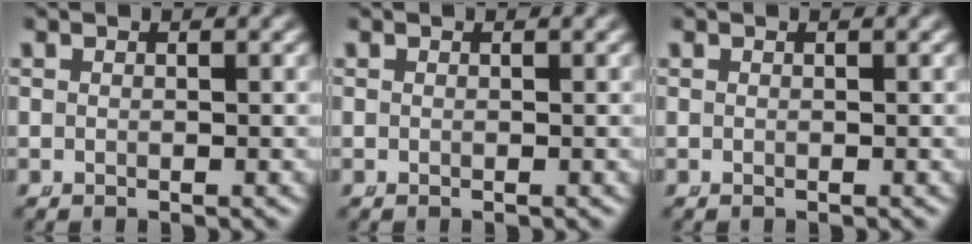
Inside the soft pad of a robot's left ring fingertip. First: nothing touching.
{"total": 0.0}
{"total": 0.0}